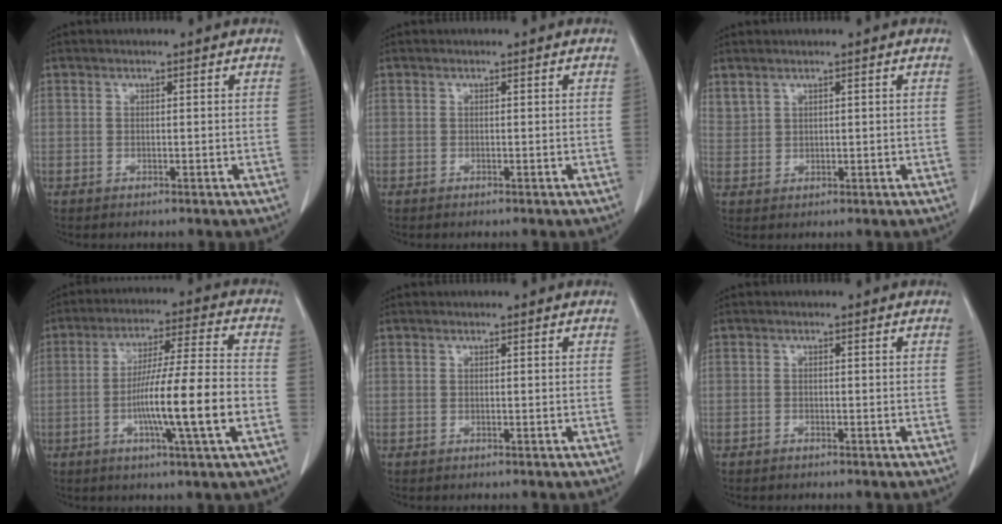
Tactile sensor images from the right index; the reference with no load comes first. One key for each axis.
{"total": 0.0}
{"total": 2.0, "fx": 1.8, "fy": 0.7, "fz": 0.4, "tx": -0.010, "ty": 0.010, "tz": 0.044}
{"total": 13.8, "fx": -3.5, "fy": -0.4, "fz": 13.3, "tx": -0.231, "ty": -0.001, "tz": -0.062}
{"total": 0.0}
{"total": 0.6, "fx": -0.5, "fy": 0.2, "fz": 0.1, "tx": -0.007, "ty": 0.000, "tz": -0.011}